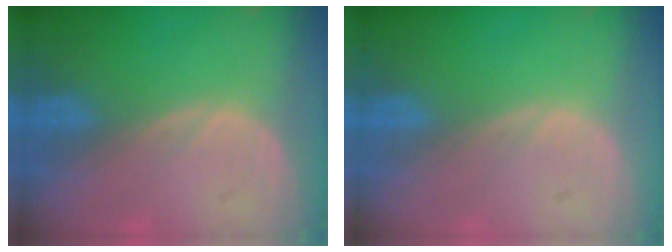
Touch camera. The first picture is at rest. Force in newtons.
{"total": 0.0}